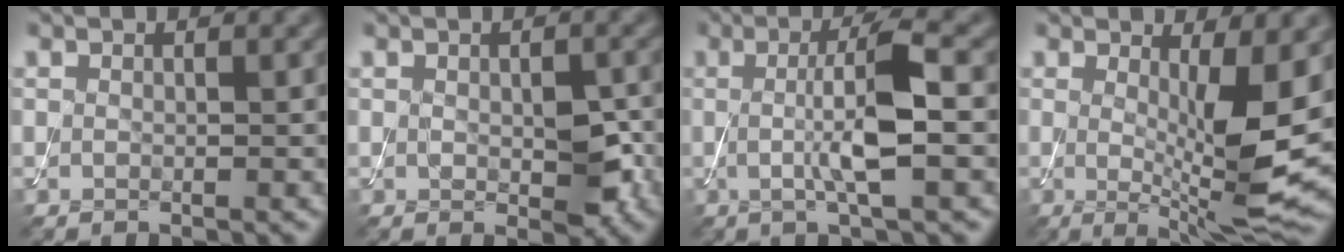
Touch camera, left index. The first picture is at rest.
{"total": 3.6, "force": [-0.3, 2.0, 2.9], "torque": [-0.046, -0.009, 0.002]}
{"total": 5.8, "force": [0.0, 1.0, 5.7], "torque": [-0.107, 0.001, -0.001]}
{"total": 7.6, "force": [0.4, 1.7, 7.4], "torque": [-0.104, -0.023, 0.012]}